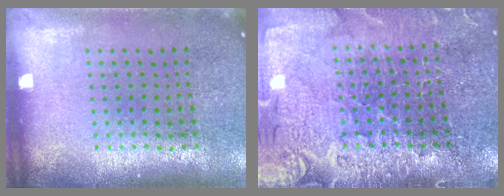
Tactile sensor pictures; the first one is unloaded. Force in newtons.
{"total": 3.5, "press": 3.4, "slide": 1.0}